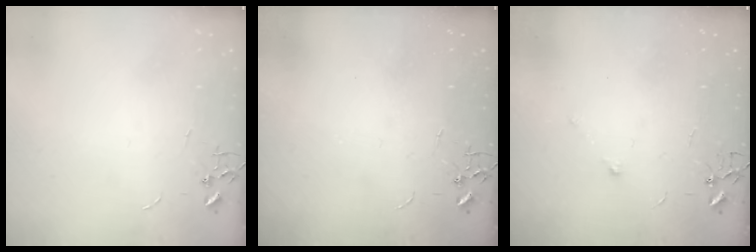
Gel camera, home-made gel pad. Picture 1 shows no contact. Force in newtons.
{"total": 0.0}
{"total": 5.6, "press": 5.2, "slide": 2.0}